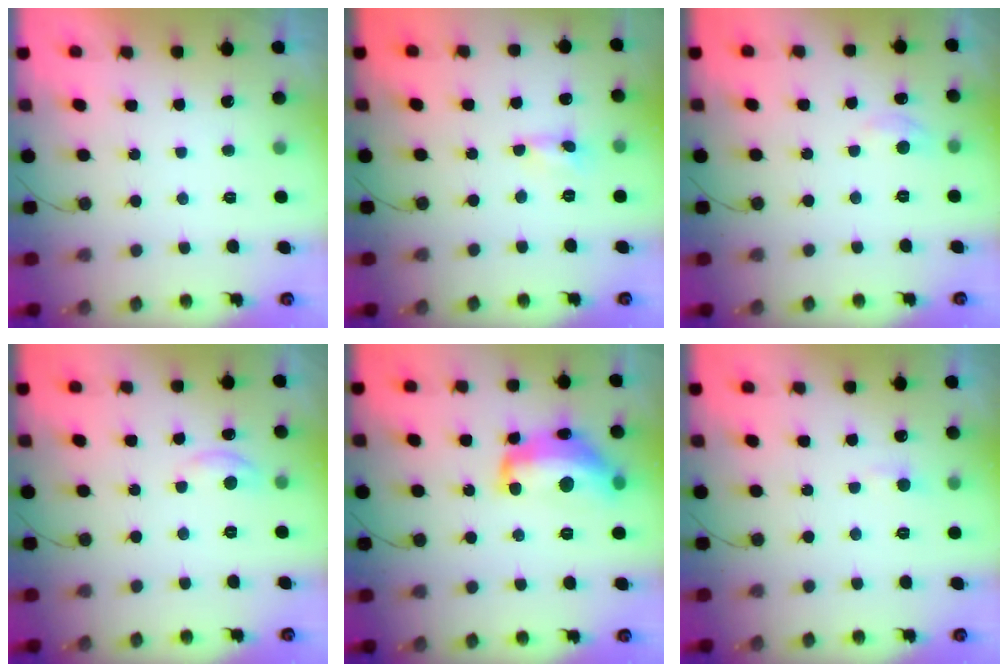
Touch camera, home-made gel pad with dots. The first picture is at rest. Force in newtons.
{"total": 0.0}
{"total": 6.2, "press": 6.1, "slide": 0.9}
{"total": 4.8, "press": 4.7, "slide": 0.6}
{"total": 15.0, "press": 15.0, "slide": 1.1}
{"total": 3.9, "press": 3.9, "slide": 0.6}